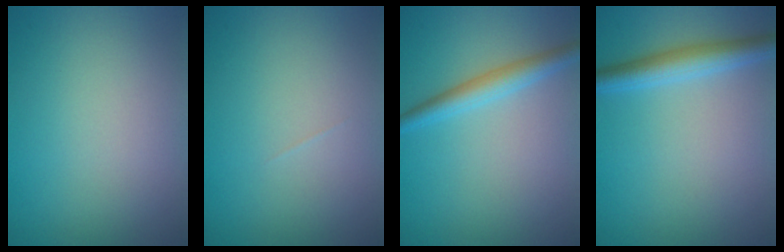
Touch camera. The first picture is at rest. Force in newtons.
{"total": 0.0}
{"total": 2.9, "press": 2.9, "slide": 0.1}
{"total": 3.6, "press": 3.6, "slide": 0.1}